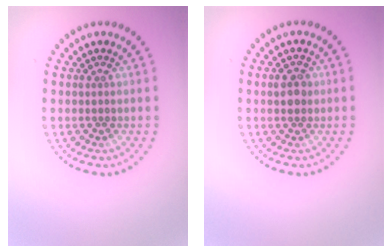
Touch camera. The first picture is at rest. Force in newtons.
{"total": 1.7, "press": 1.7, "slide": 0.2}